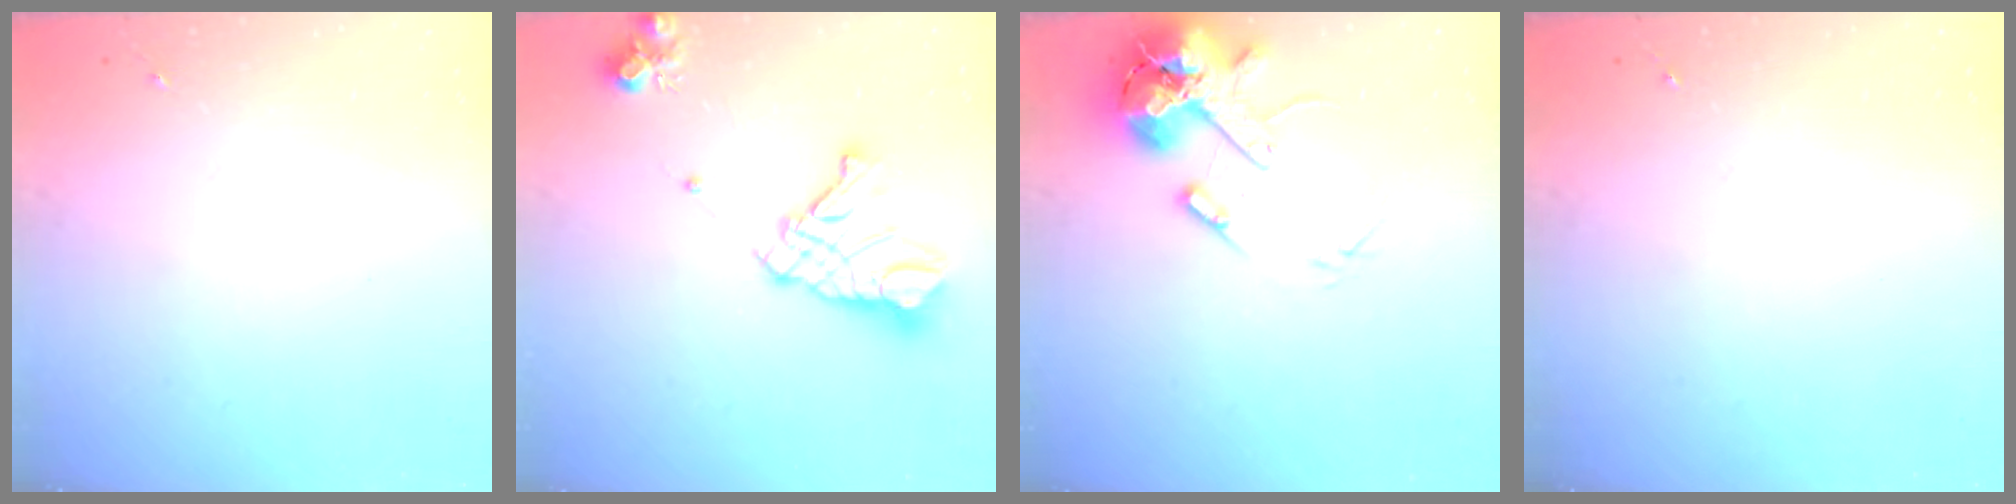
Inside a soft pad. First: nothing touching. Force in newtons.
{"total": 15.8, "press": 15.7, "slide": 1.7}
{"total": 14.0, "press": 13.8, "slide": 2.4}
{"total": 0.0}